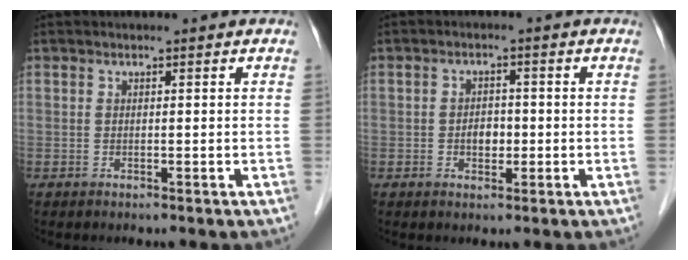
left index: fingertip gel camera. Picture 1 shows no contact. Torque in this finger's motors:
{"motor_torque": [0.12, 0.08, 0.03, 0.00]}